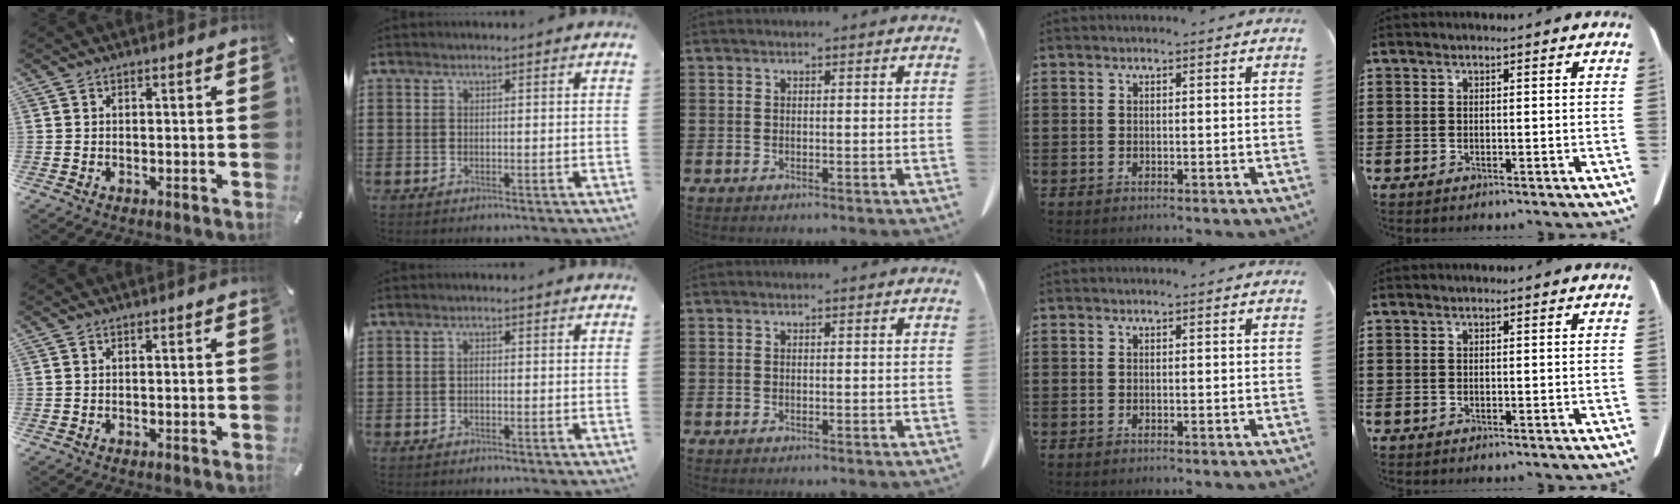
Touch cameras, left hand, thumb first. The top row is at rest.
{"index": {"total": 0.6, "force": [-0.3, 0.3, 0.5], "torque": [-0.012, -0.004, -0.004]}}